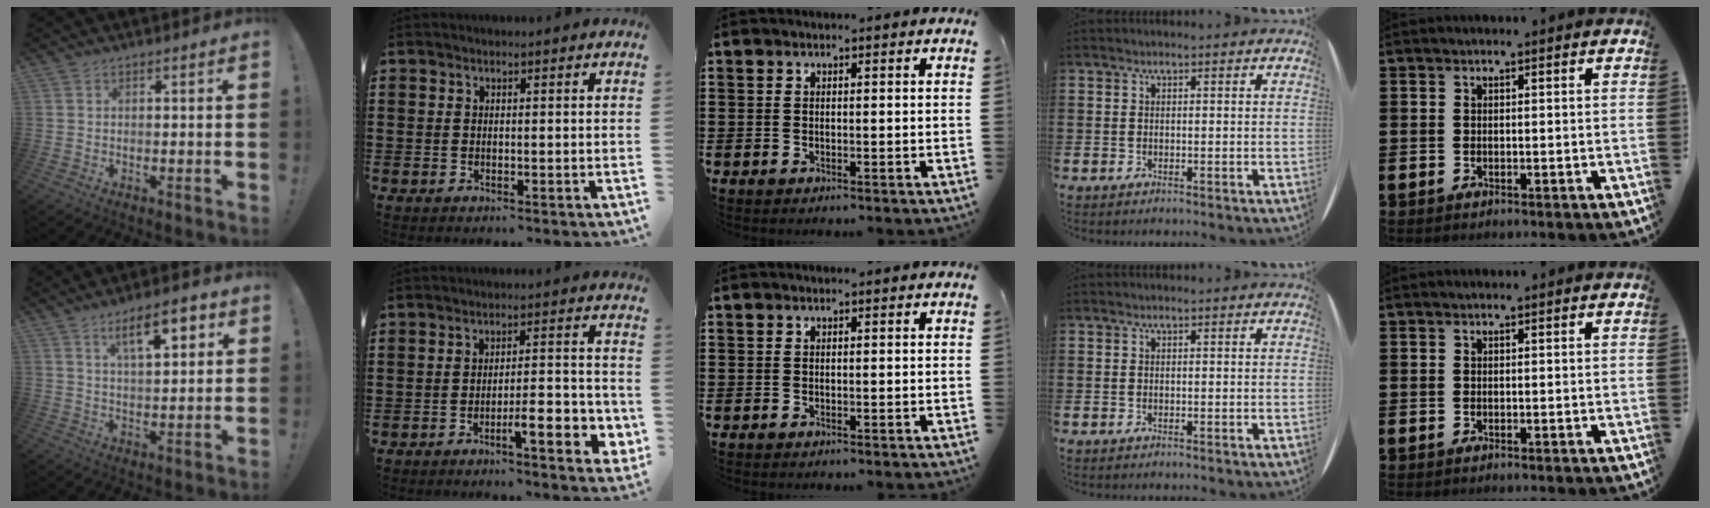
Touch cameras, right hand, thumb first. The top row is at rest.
{"thumb": {"total": 10.7, "force": [4.9, 3.7, 8.8], "torque": [-0.130, -0.011, 0.078]}, "index": {"total": 7.1, "force": [-3.2, 1.6, 6.2], "torque": [-0.088, -0.002, -0.054]}}